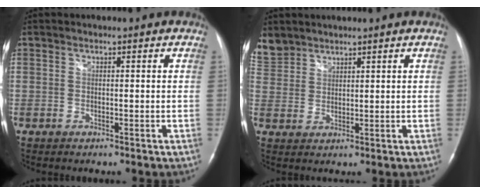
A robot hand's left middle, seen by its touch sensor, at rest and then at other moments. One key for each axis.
{"total": 4.0, "fx": 3.4, "fy": 2.2, "fz": 0.0, "tx": 0.002, "ty": 0.010, "tz": 0.070}